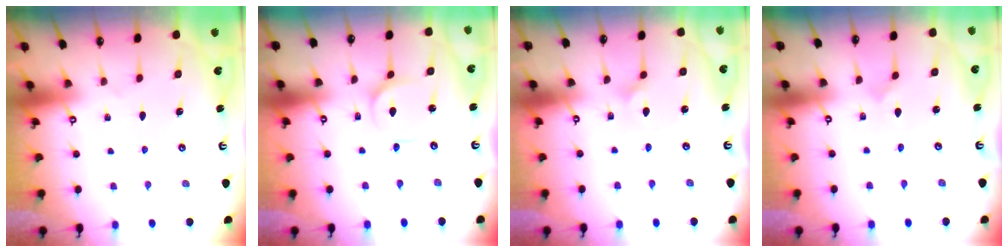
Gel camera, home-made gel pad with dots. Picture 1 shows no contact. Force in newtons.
{"total": 2.5, "press": 2.5, "slide": 0.2}
{"total": 1.8, "press": 1.8, "slide": 0.1}
{"total": 0.0}